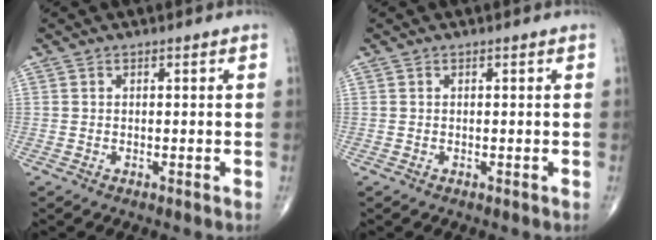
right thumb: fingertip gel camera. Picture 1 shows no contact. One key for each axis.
{"total": 0.0}